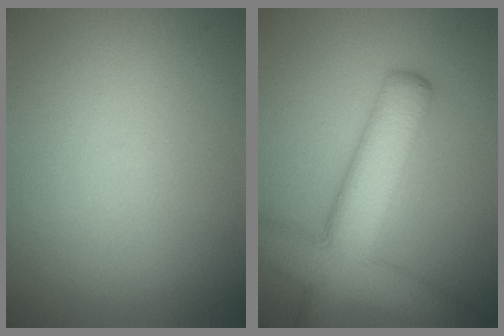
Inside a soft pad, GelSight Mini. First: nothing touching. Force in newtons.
{"total": 8.6, "press": 8.6, "slide": 0.5}